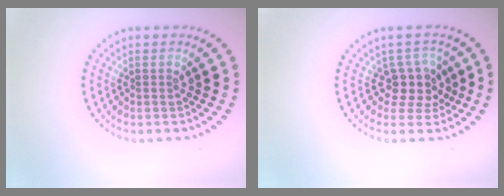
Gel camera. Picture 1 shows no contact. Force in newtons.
{"total": 2.7, "press": 2.3, "slide": 1.5}